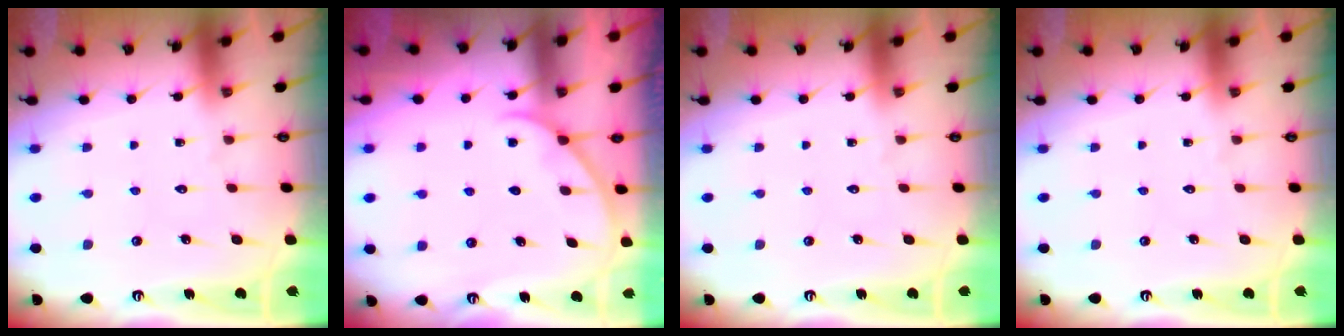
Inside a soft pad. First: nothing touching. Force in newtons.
{"total": 2.8, "press": 2.8, "slide": 0.4}
{"total": 0.0}
{"total": 0.0}